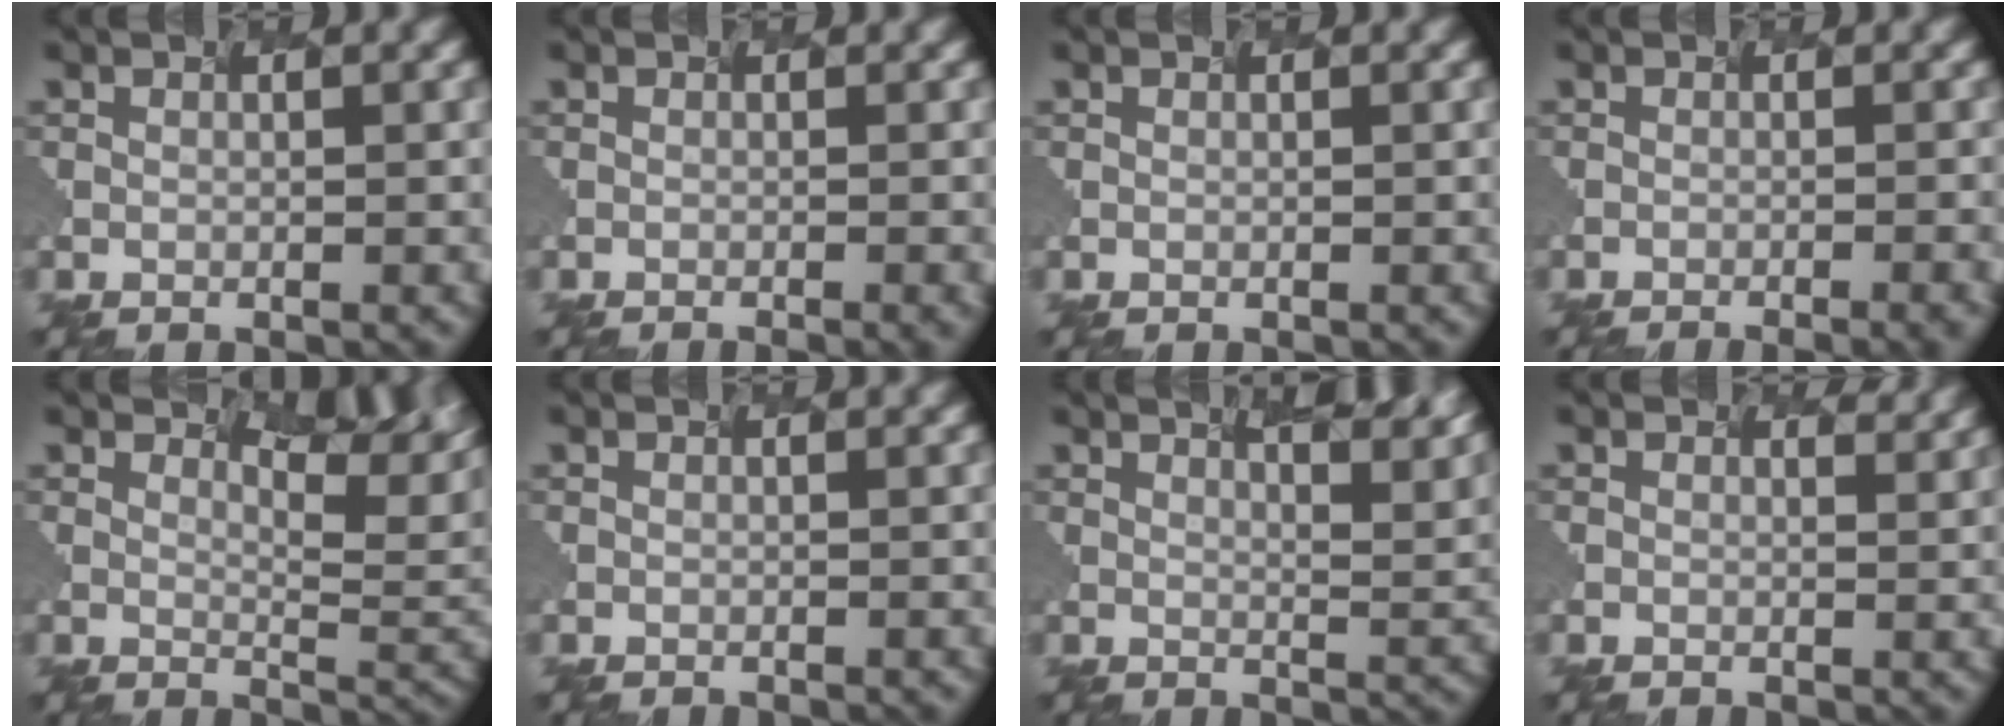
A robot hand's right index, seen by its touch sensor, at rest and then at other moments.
{"total": 2.4, "force": [-0.5, 1.1, 2.0], "torque": [0.003, 0.009, -0.013]}
{"total": 0.0}
{"total": 4.0, "force": [-1.5, 1.6, 3.3], "torque": [-0.002, 0.007, -0.008]}
{"total": 6.5, "force": [4.6, 1.9, 4.2], "torque": [-0.058, 0.003, 0.082]}
{"total": 0.0}
{"total": 7.4, "force": [5.8, 2.3, 4.1], "torque": [-0.023, 0.024, 0.053]}
{"total": 2.2, "force": [2.1, 0.7, 0.0], "torque": [0.007, -0.002, 0.014]}